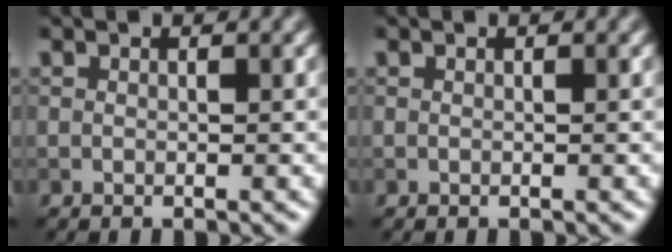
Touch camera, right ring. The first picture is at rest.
{"total": 0.0}